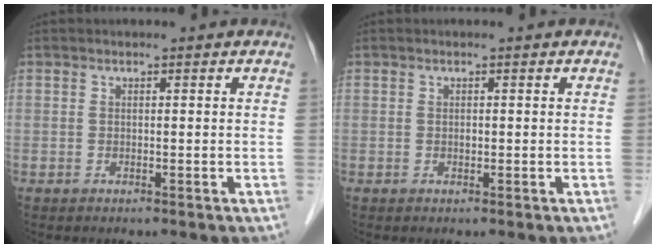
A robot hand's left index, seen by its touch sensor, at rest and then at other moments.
{"total": 2.1, "force": [-2.1, 0.1, 0.1], "torque": [0.002, -0.015, -0.040]}